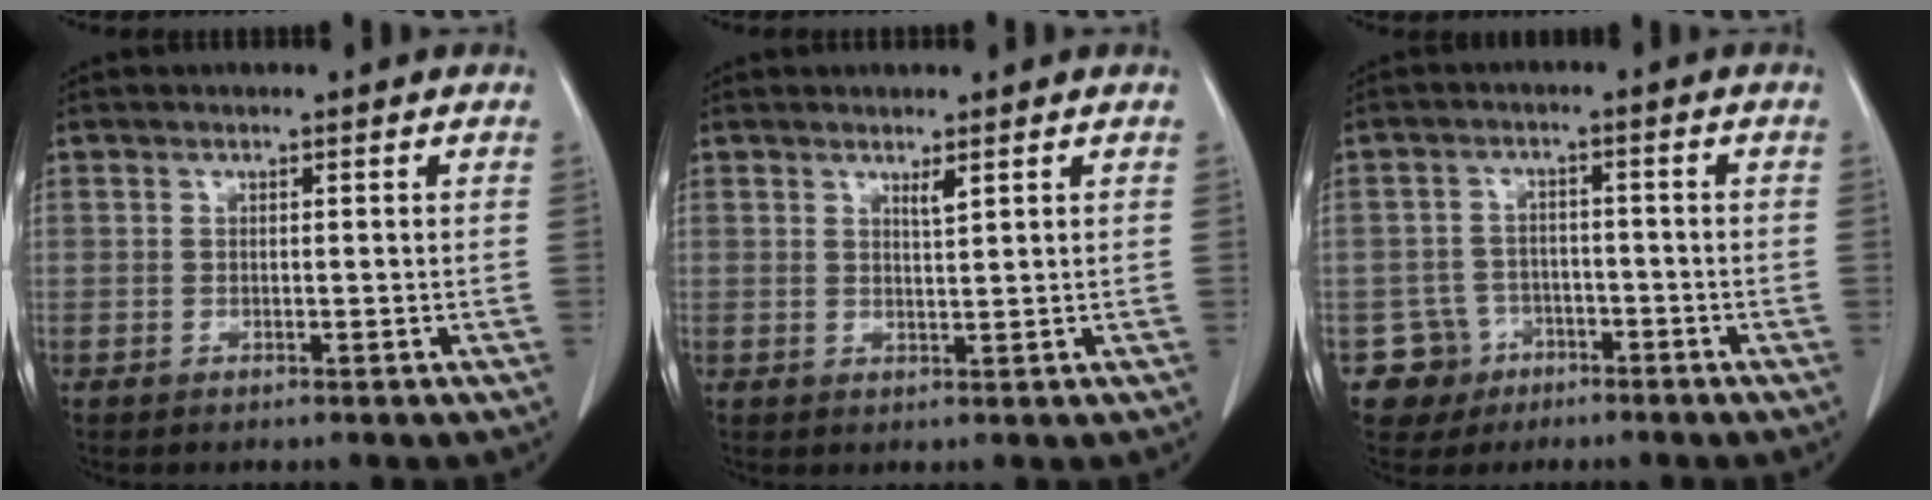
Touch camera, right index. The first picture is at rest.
{"total": 1.4, "force": [1.0, -0.1, 0.9], "torque": [-0.018, -0.008, 0.018]}
{"total": 5.2, "force": [-2.6, 4.5, -0.2], "torque": [0.013, 0.013, -0.038]}